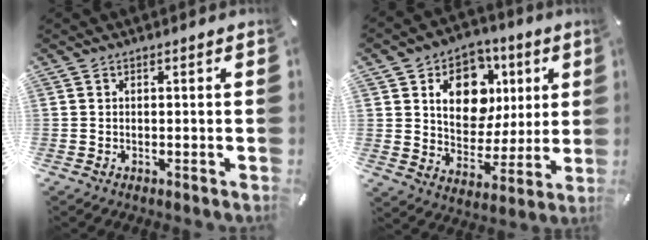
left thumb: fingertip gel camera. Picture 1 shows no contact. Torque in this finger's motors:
{"motor_torque": [2.35, 2.29, 1.20, -1.18, 0.41]}